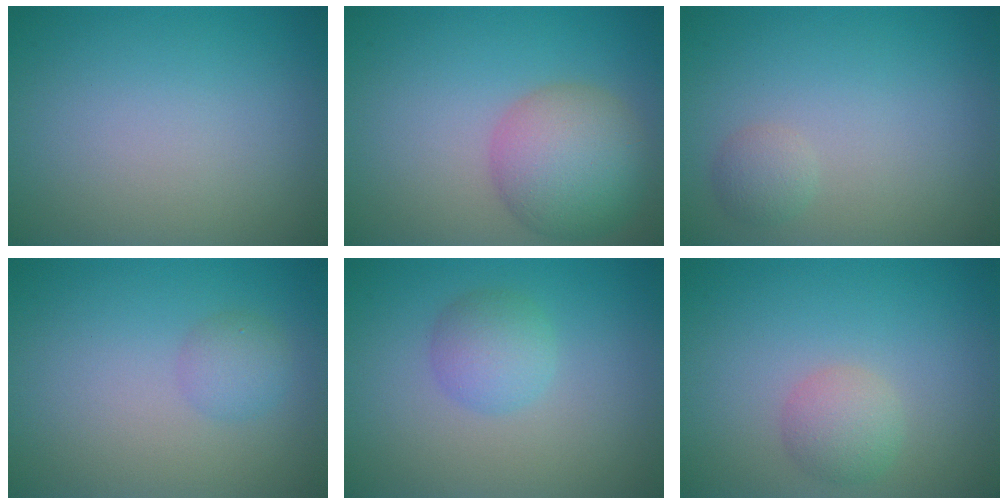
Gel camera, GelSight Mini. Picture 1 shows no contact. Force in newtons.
{"total": 6.3, "press": 6.3, "slide": 0.3}
{"total": 1.3, "press": 1.3, "slide": 0.0}
{"total": 1.7, "press": 1.7, "slide": 0.0}
{"total": 2.6, "press": 2.6, "slide": 0.1}
{"total": 2.3, "press": 2.3, "slide": 0.2}